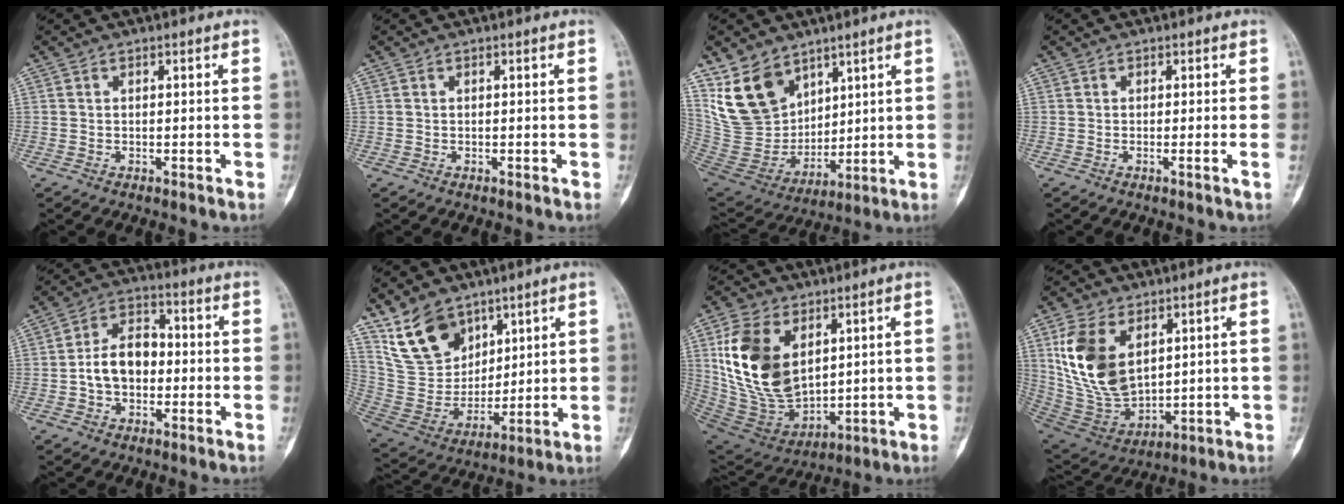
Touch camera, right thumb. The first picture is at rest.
{"total": 0.0}
{"total": 14.5, "force": [8.9, 9.6, 6.4], "torque": [-0.096, -0.046, 0.198]}
{"total": 1.3, "force": [-0.3, -0.6, 1.1], "torque": [-0.011, 0.000, -0.007]}
{"total": 9.3, "force": [-1.1, 6.3, 6.7], "torque": [-0.104, 0.030, -0.029]}
{"total": 13.9, "force": [9.2, 8.6, 5.9], "torque": [-0.086, -0.049, 0.193]}
{"total": 19.0, "force": [5.5, 12.0, 13.7], "torque": [-0.241, -0.029, 0.123]}
{"total": 16.3, "force": [5.4, 9.8, 11.8], "torque": [-0.214, -0.025, 0.124]}